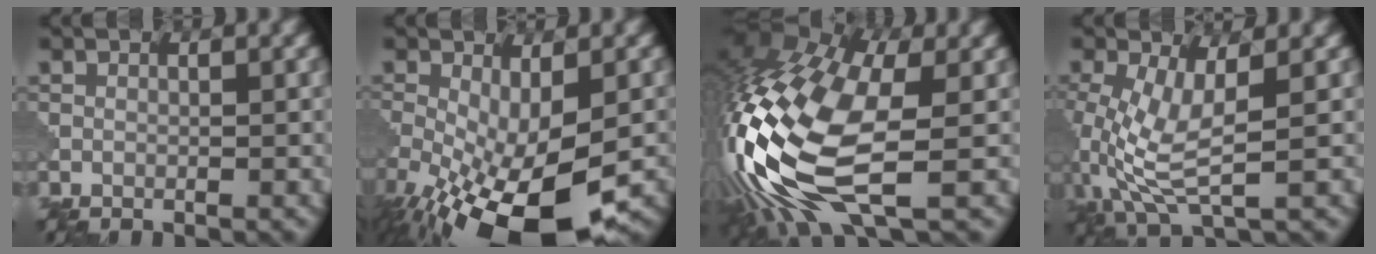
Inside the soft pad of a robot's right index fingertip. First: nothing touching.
{"total": 14.0, "force": [-6.1, 5.5, 11.4], "torque": [-0.220, -0.054, -0.087]}
{"total": 16.7, "force": [-2.2, 7.8, 14.6], "torque": [-0.333, -0.011, -0.039]}
{"total": 5.6, "force": [0.2, 1.9, 5.2], "torque": [-0.128, -0.011, 0.010]}